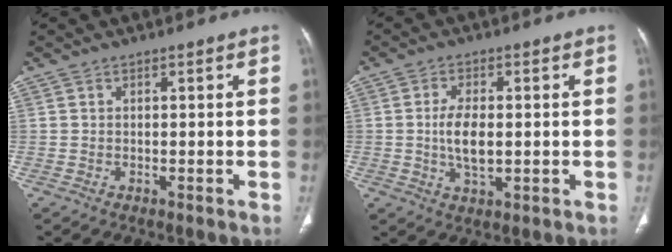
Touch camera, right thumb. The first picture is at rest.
{"total": 6.2, "force": [-0.2, 3.1, 5.4], "torque": [-0.104, -0.004, -0.004]}